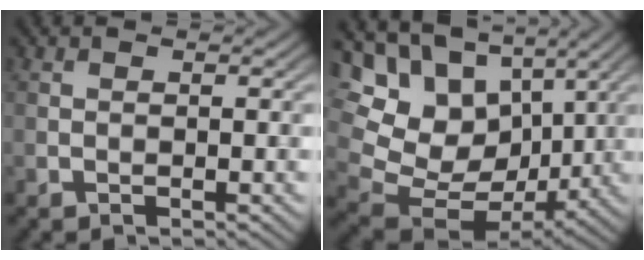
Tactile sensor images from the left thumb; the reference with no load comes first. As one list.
[{"total": 18.2, "force": [6.0, 13.1, 11.1], "torque": [-0.263, 0.012, 0.134]}]